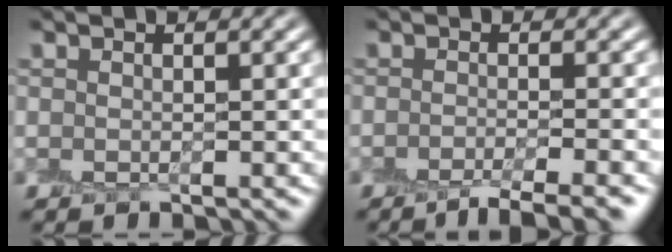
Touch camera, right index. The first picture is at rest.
{"total": 3.9, "force": [-2.8, 0.6, 2.7], "torque": [-0.031, 0.000, -0.051]}